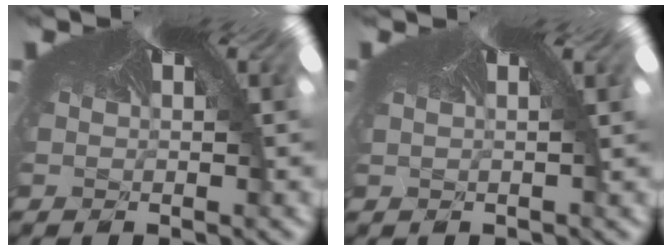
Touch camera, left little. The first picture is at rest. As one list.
[{"total": 0.6, "force": [0.0, -0.4, -0.4], "torque": [-0.004, 0.008, -0.008]}]